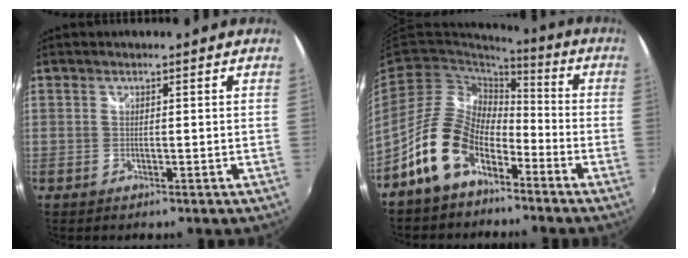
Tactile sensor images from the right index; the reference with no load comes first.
{"total": 13.4, "force": [-7.8, 7.6, 7.8], "torque": [-0.159, 0.018, -0.144]}